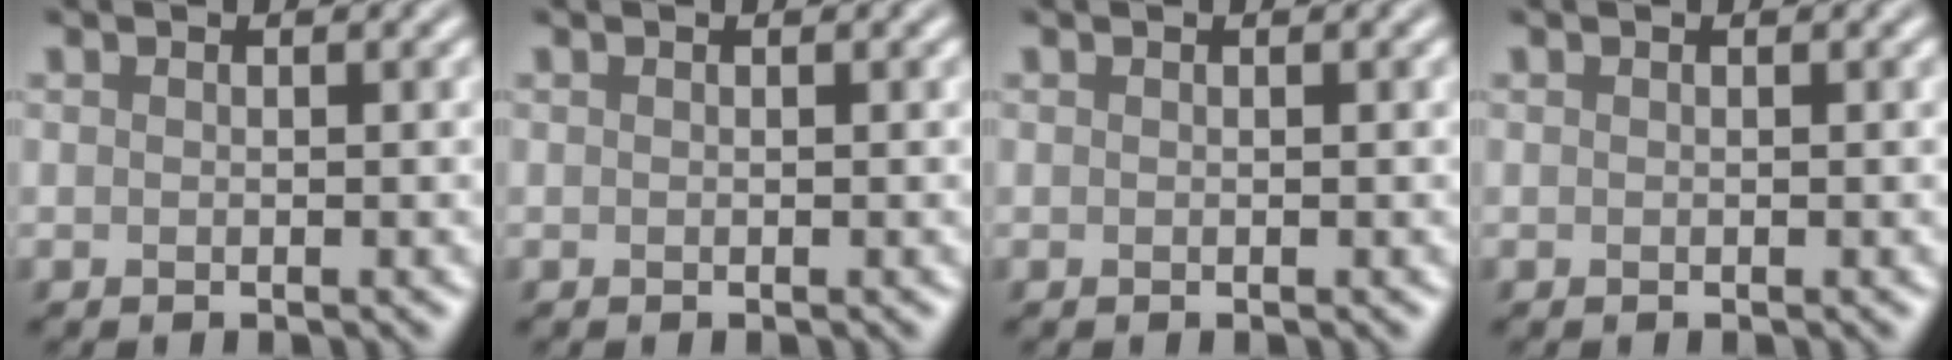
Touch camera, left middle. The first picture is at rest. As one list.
[{"total": 0.0}, {"total": 0.0}, {"total": 0.0}]